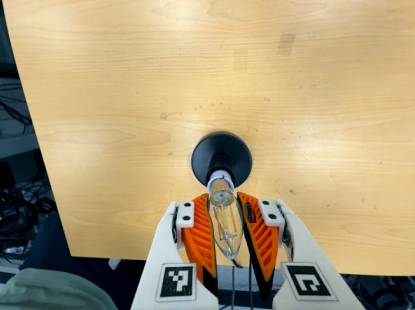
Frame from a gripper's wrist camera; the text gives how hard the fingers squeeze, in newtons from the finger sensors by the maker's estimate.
{"total": 18.9, "left": 19.4, "right": 18.5}